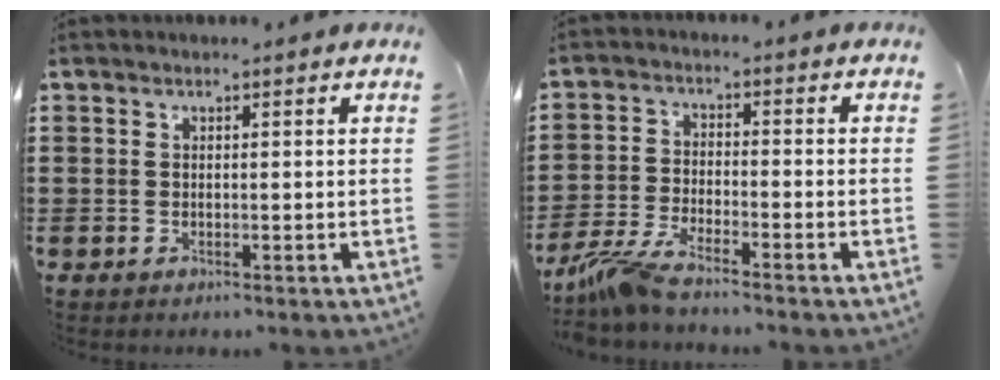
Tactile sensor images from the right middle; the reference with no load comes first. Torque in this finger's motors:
{"motor_torque": [0.68, 0.07, 0.09, 0.10]}